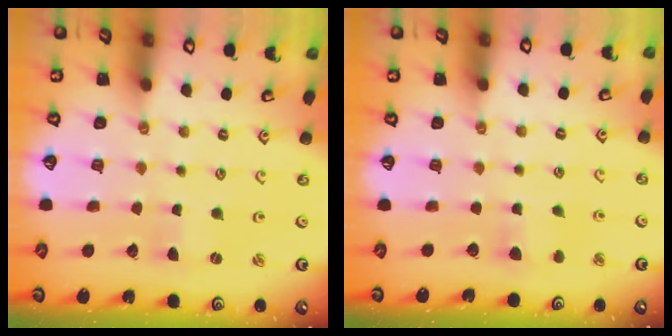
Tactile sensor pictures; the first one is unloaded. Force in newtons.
{"total": 6.6, "press": 6.5, "slide": 0.8}